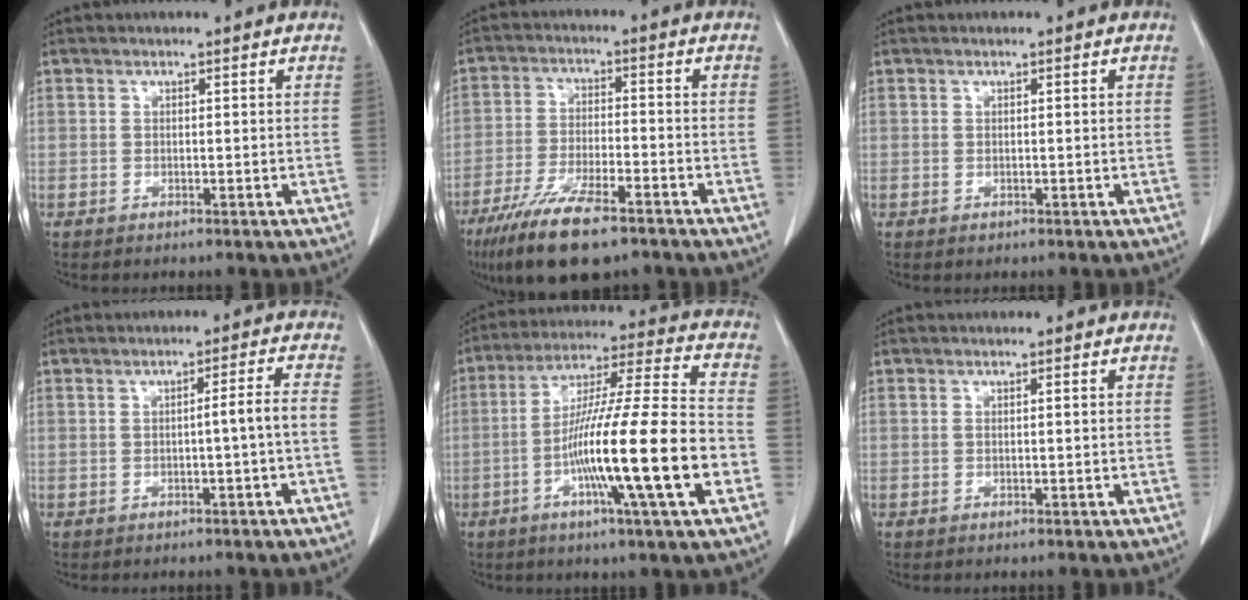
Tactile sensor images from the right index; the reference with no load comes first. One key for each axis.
{"total": 13.4, "fx": -9.1, "fy": 3.5, "fz": 9.1, "tx": -0.176, "ty": -0.022, "tz": -0.159}
{"total": 0.7, "fx": -0.1, "fy": 0.6, "fz": 0.4, "tx": -0.012, "ty": 0.000, "tz": 0.004}
{"total": 3.7, "fx": -0.9, "fy": -0.3, "fz": 3.6, "tx": -0.057, "ty": 0.010, "tz": -0.009}
{"total": 20.9, "fx": -6.0, "fy": 0.2, "fz": 20.1, "tx": -0.335, "ty": -0.012, "tz": -0.107}
{"total": 1.0, "fx": 0.1, "fy": 0.3, "fz": 0.9, "tx": -0.026, "ty": 0.008, "tz": 0.005}